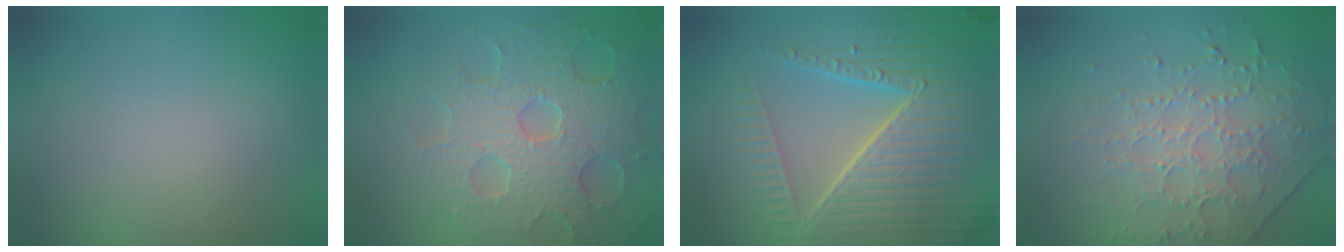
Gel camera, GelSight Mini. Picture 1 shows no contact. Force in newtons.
{"total": 7.0, "press": 5.5, "slide": 4.3}
{"total": 8.7, "press": 6.1, "slide": 6.2}
{"total": 3.8, "press": 3.3, "slide": 1.8}